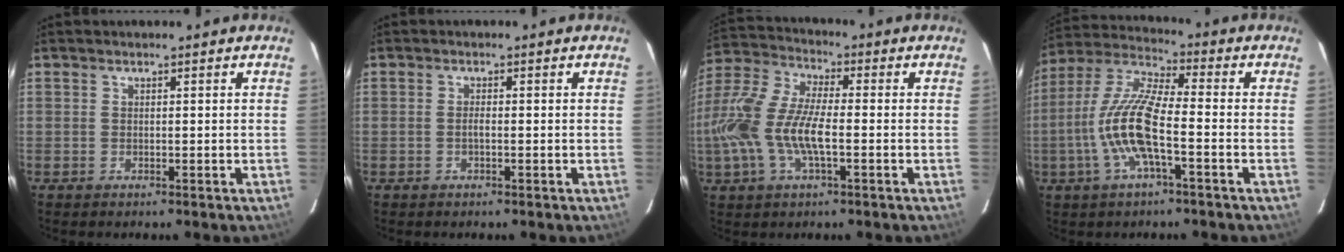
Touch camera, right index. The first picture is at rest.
{"total": 1.2, "force": [-0.4, 0.3, 1.1], "torque": [-0.021, -0.001, -0.008]}
{"total": 16.4, "force": [-3.1, 6.2, 14.9], "torque": [-0.318, 0.000, -0.068]}
{"total": 13.1, "force": [-3.7, 2.8, 12.3], "torque": [-0.256, -0.002, -0.076]}